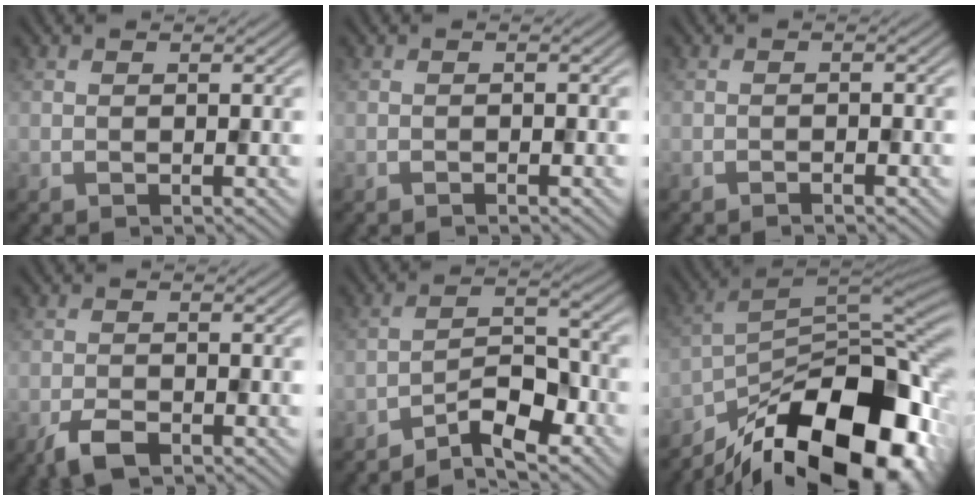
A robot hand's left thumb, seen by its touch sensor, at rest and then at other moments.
{"total": 0.5, "force": [-0.4, 0.0, 0.3], "torque": [-0.004, 0.002, -0.007]}
{"total": 0.8, "force": [-0.7, 0.0, 0.5], "torque": [-0.007, 0.002, -0.013]}
{"total": 3.3, "force": [-2.1, 1.4, 2.0], "torque": [-0.041, -0.004, -0.045]}
{"total": 6.5, "force": [-5.0, 1.8, 3.9], "torque": [-0.061, 0.013, -0.098]}
{"total": 19.1, "force": [-12.4, 8.1, 12.0], "torque": [-0.202, -0.042, -0.192]}